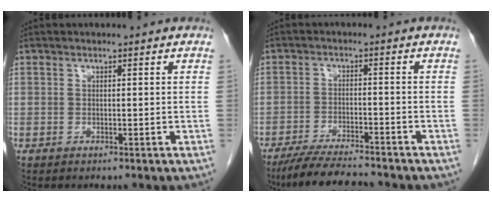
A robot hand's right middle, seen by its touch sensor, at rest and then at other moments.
{"total": 9.1, "force": [-8.2, 0.6, 4.0], "torque": [-0.066, -0.021, -0.134]}